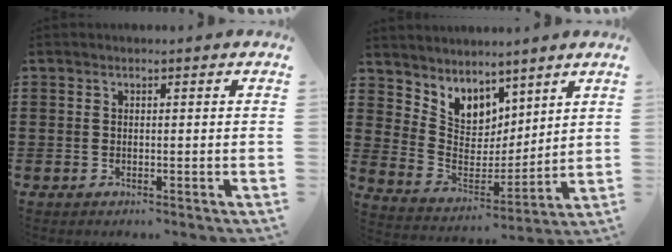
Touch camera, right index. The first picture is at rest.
{"total": 6.0, "force": [4.9, 3.5, -0.3], "torque": [-0.037, -0.047, 0.091]}